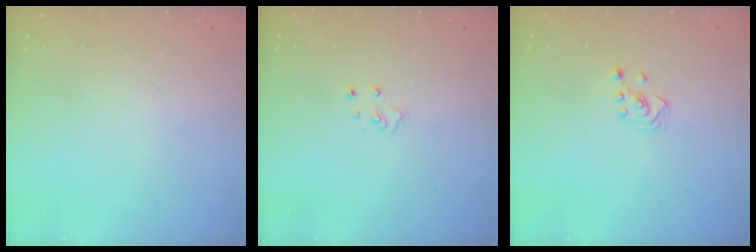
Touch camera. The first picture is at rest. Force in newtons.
{"total": 4.0, "press": 4.0, "slide": 0.3}
{"total": 2.6, "press": 2.4, "slide": 0.9}